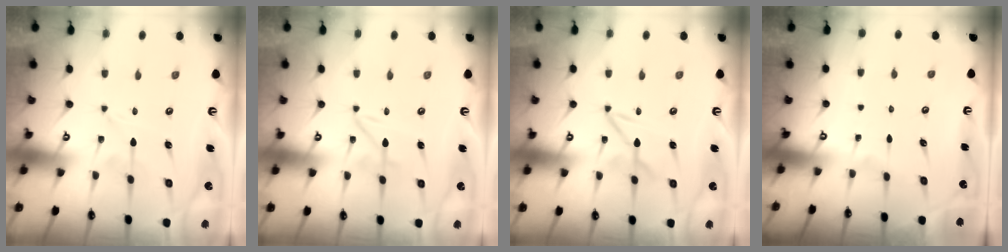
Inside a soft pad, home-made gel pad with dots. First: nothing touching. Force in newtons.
{"total": 1.9, "press": 1.9, "slide": 0.2}
{"total": 2.5, "press": 2.5, "slide": 0.3}
{"total": 0.0}